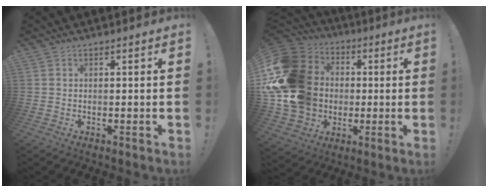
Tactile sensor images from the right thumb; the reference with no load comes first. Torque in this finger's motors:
{"motor_torque": [2.40, 2.42, 1.69, -1.08, 0.53]}